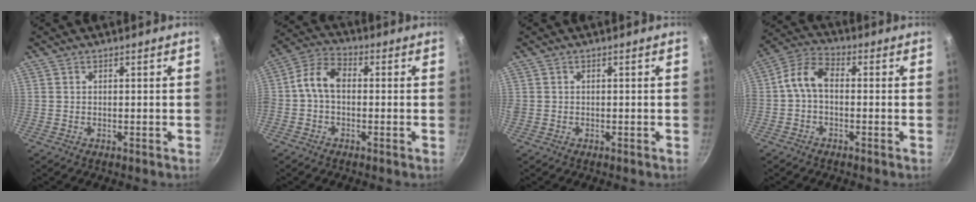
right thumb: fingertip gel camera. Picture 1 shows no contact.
{"total": 7.4, "force": [-0.5, 4.9, 5.6], "torque": [-0.108, 0.029, -0.027]}
{"total": 0.9, "force": [-0.1, 0.8, 0.3], "torque": [-0.005, 0.000, -0.003]}
{"total": 7.0, "force": [-0.8, 4.3, 5.4], "torque": [-0.110, 0.033, -0.031]}